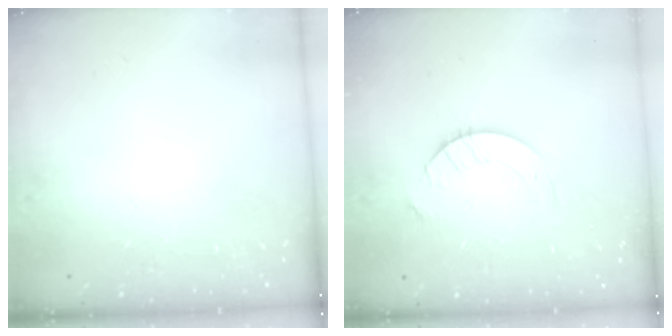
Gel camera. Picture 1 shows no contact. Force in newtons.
{"total": 4.9, "press": 4.9, "slide": 0.5}